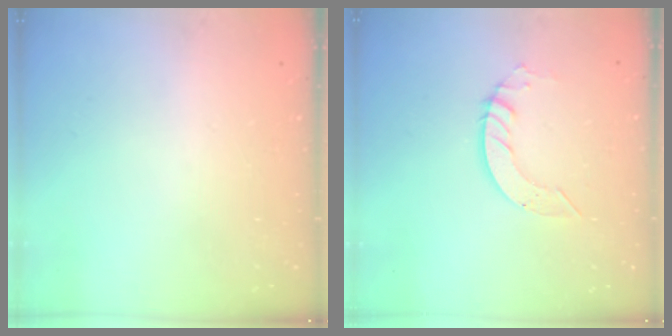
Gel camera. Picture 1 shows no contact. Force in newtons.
{"total": 5.2, "press": 5.2, "slide": 0.3}